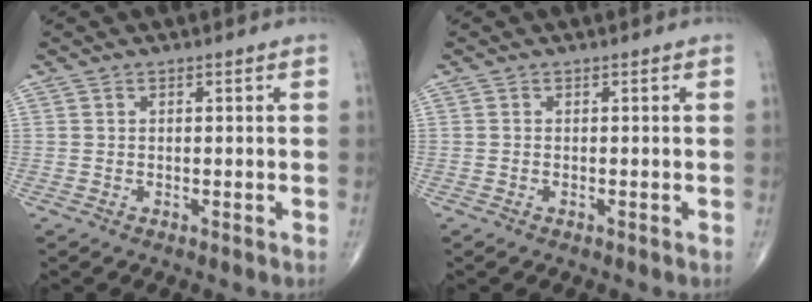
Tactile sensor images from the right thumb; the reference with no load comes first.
{"total": 0.0}